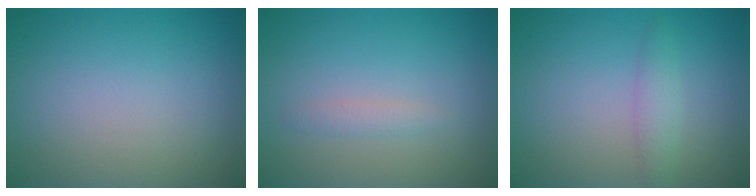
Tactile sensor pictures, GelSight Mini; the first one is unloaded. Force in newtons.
{"total": 1.0, "press": 1.0, "slide": 0.0}
{"total": 1.7, "press": 1.7, "slide": 0.1}